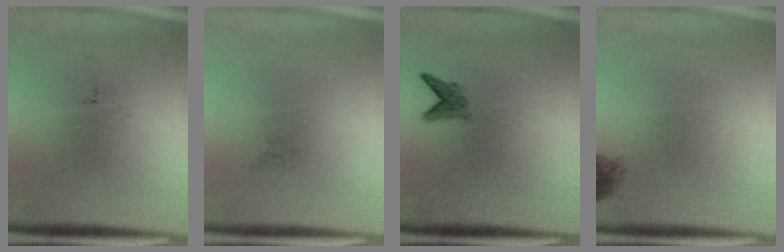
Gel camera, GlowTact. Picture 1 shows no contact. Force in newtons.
{"total": 0.0}
{"total": 1.7}
{"total": 1.2}